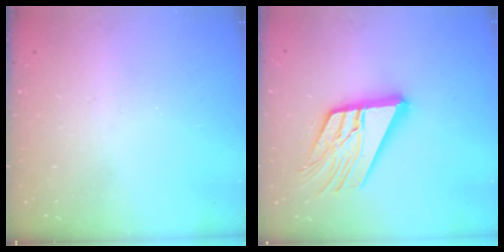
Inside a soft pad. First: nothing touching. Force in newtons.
{"total": 17.6, "press": 17.5, "slide": 2.2}